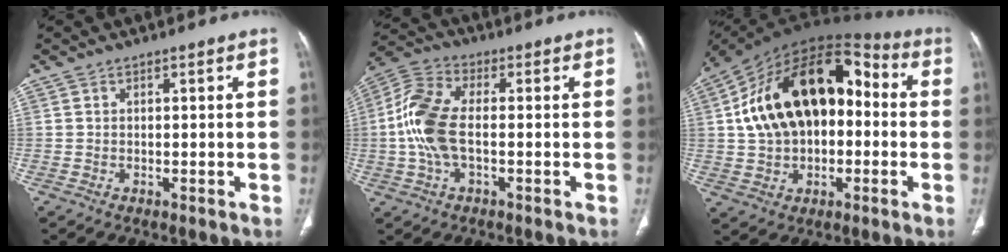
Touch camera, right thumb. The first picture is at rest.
{"total": 11.3, "force": [-0.8, 5.7, 9.7], "torque": [-0.221, 0.025, -0.017]}
{"total": 24.2, "force": [1.8, 15.3, 18.6], "torque": [-0.296, 0.045, 0.025]}